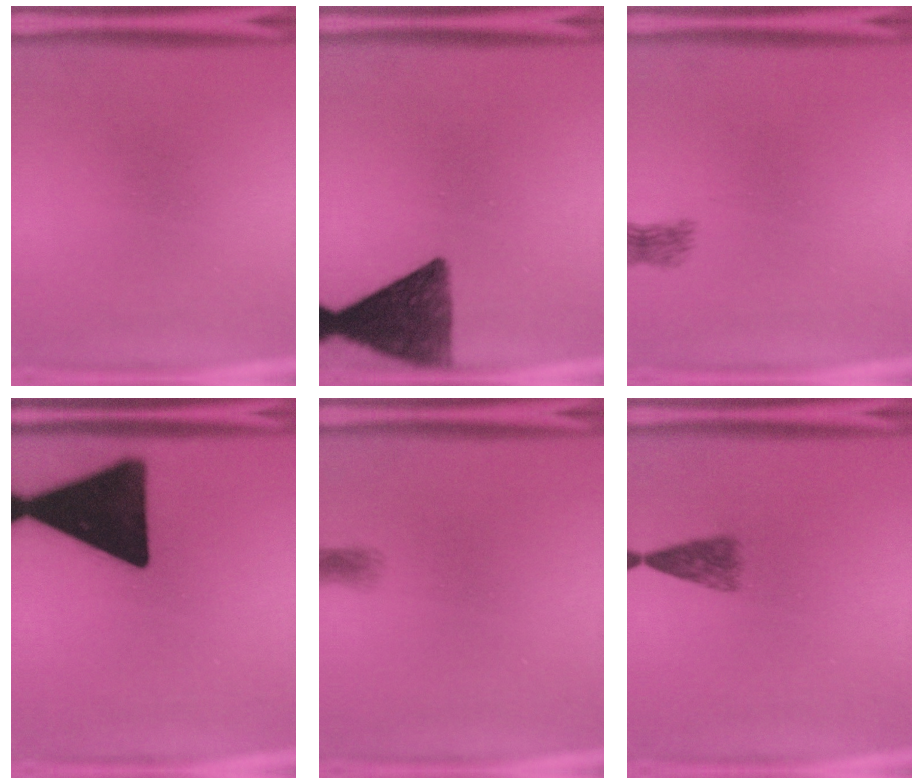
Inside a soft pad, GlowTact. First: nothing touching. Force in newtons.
{"total": 11.1}
{"total": 1.8}
{"total": 19.8}
{"total": 1.4}
{"total": 2.9}